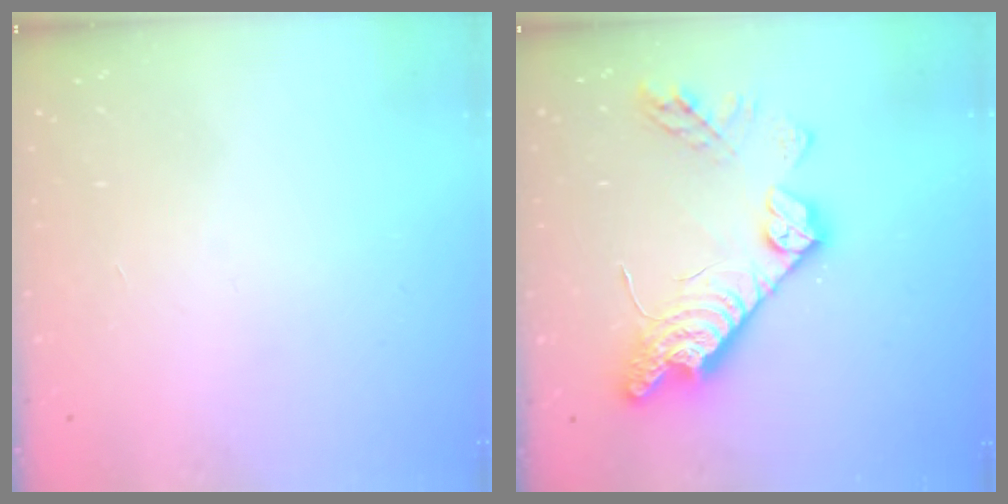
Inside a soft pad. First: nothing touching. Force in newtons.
{"total": 18.1, "press": 18.1, "slide": 0.6}